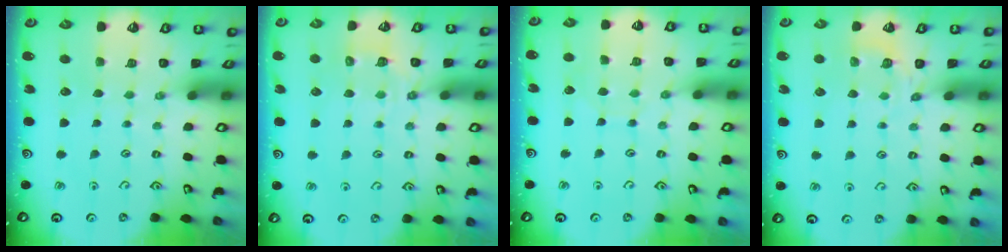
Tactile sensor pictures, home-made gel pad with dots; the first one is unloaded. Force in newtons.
{"total": 5.2, "press": 5.0, "slide": 1.2}
{"total": 3.6, "press": 3.6, "slide": 0.4}
{"total": 4.3, "press": 3.8, "slide": 2.0}